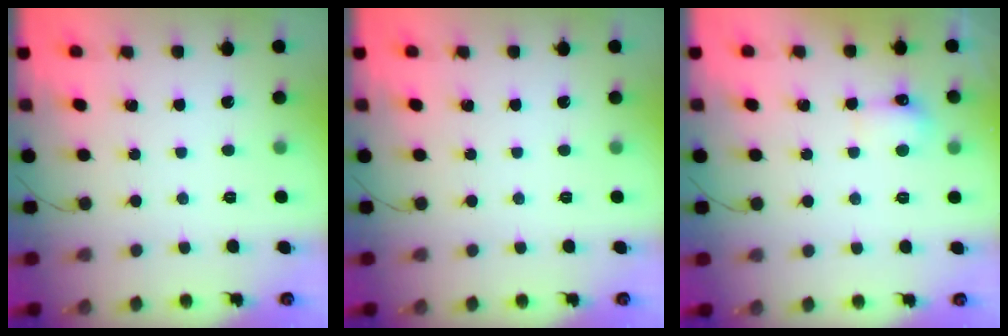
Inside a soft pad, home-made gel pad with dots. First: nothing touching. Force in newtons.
{"total": 0.0}
{"total": 5.4, "press": 5.3, "slide": 1.2}